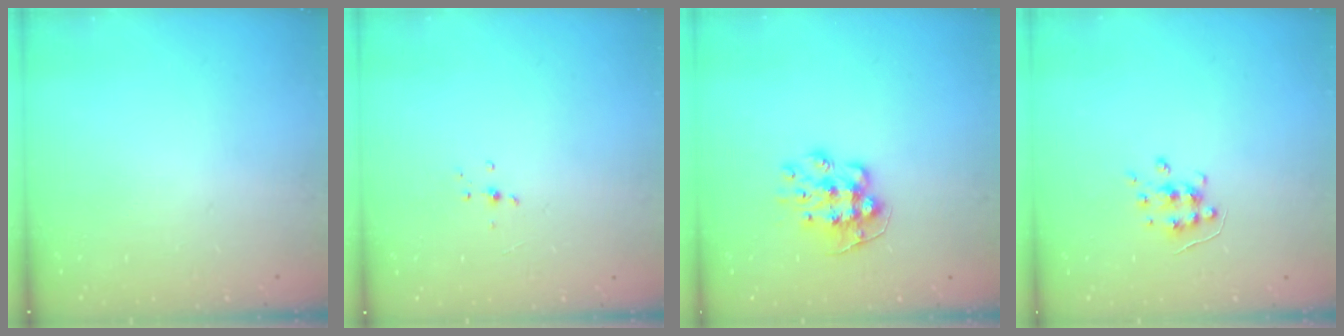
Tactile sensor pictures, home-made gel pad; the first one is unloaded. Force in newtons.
{"total": 4.6, "press": 4.5, "slide": 0.8}
{"total": 9.3, "press": 9.3, "slide": 0.3}
{"total": 6.1, "press": 6.1, "slide": 0.6}